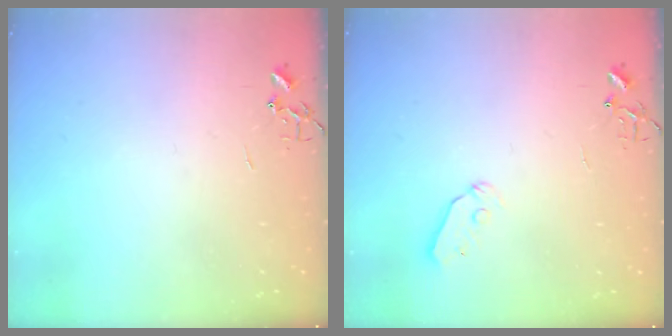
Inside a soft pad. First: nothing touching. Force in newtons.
{"total": 5.3, "press": 5.2, "slide": 0.6}